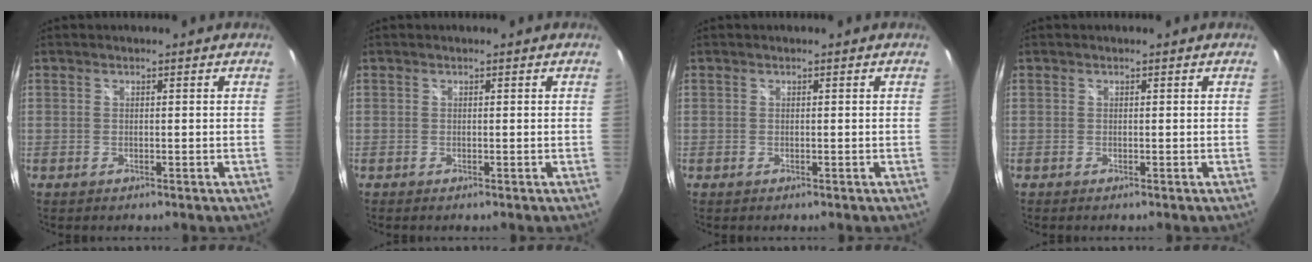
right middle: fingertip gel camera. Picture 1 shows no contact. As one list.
[{"total": 0.0}, {"total": 0.0}, {"total": 0.0}]